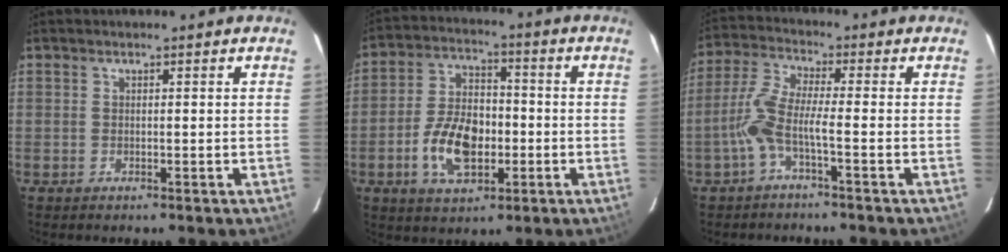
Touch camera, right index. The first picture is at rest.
{"total": 12.0, "force": [-3.5, 7.1, 9.1], "torque": [-0.183, 0.010, -0.055]}
{"total": 6.6, "force": [-2.7, 0.4, 6.0], "torque": [-0.144, 0.007, -0.053]}